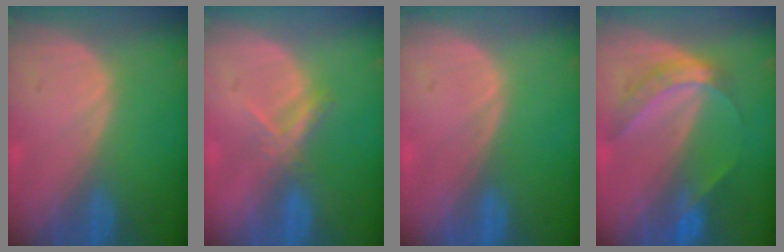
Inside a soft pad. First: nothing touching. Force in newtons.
{"total": 3.1, "press": 2.9, "slide": 0.9}
{"total": 0.0}
{"total": 6.3, "press": 5.2, "slide": 3.4}